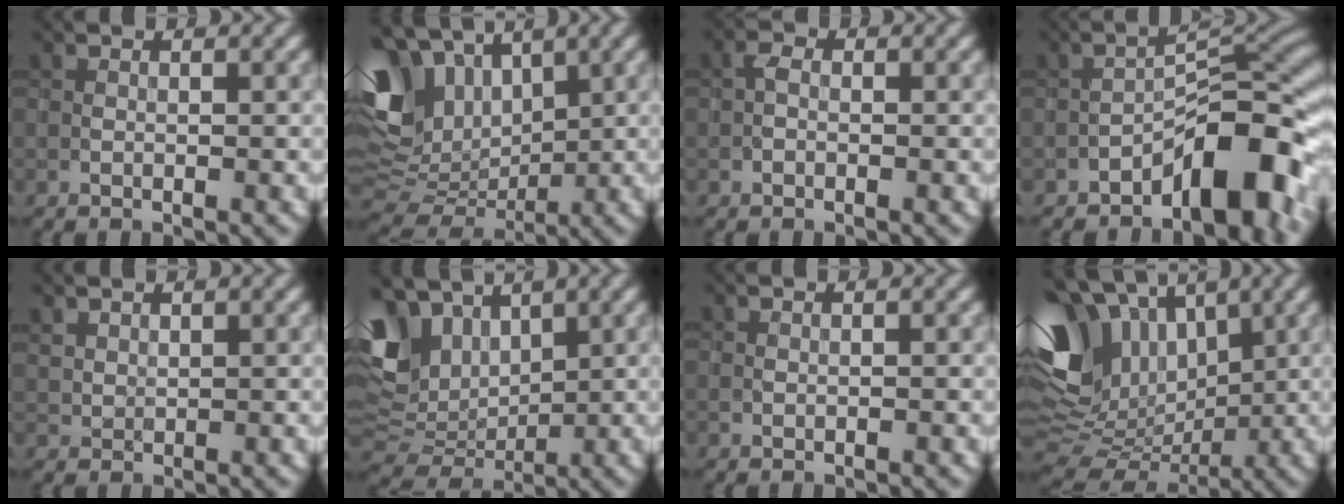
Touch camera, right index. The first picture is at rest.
{"total": 13.2, "force": [4.5, 8.1, 9.4], "torque": [-0.196, 0.023, 0.074]}
{"total": 1.1, "force": [-0.3, 0.7, 0.8], "torque": [-0.015, 0.003, -0.009]}
{"total": 8.2, "force": [-4.7, 3.1, 6.0], "torque": [-0.060, 0.022, -0.079]}
{"total": 1.3, "force": [1.1, 0.7, 0.3], "torque": [-0.010, 0.001, 0.026]}
{"total": 10.4, "force": [3.8, 6.6, 7.1], "torque": [-0.167, 0.009, 0.071]}
{"total": 0.0}
{"total": 14.6, "force": [4.2, 9.0, 10.7], "torque": [-0.219, 0.029, 0.059]}